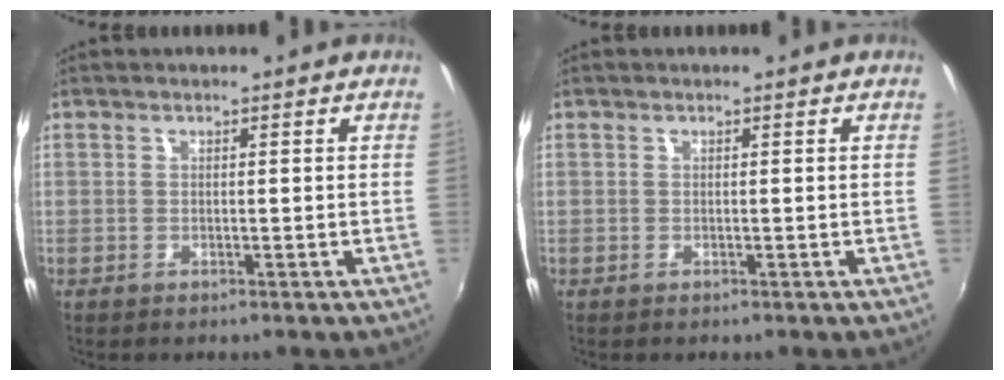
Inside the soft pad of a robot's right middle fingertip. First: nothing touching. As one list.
[{"total": 0.0}]